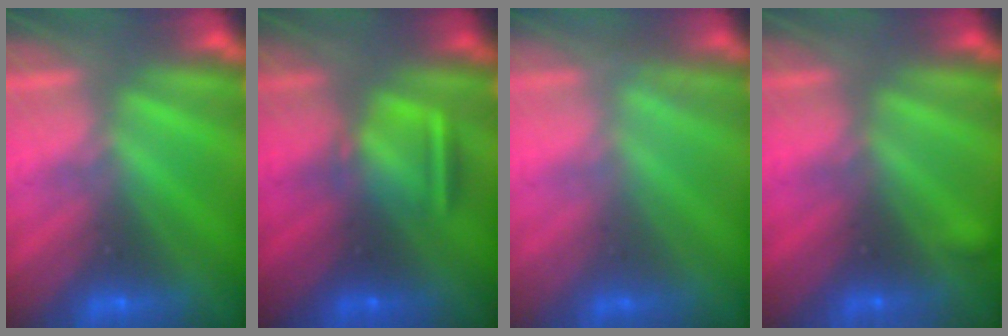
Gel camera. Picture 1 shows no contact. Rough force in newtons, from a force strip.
{"total": 3.1}
{"total": 2.4}
{"total": 2.6}